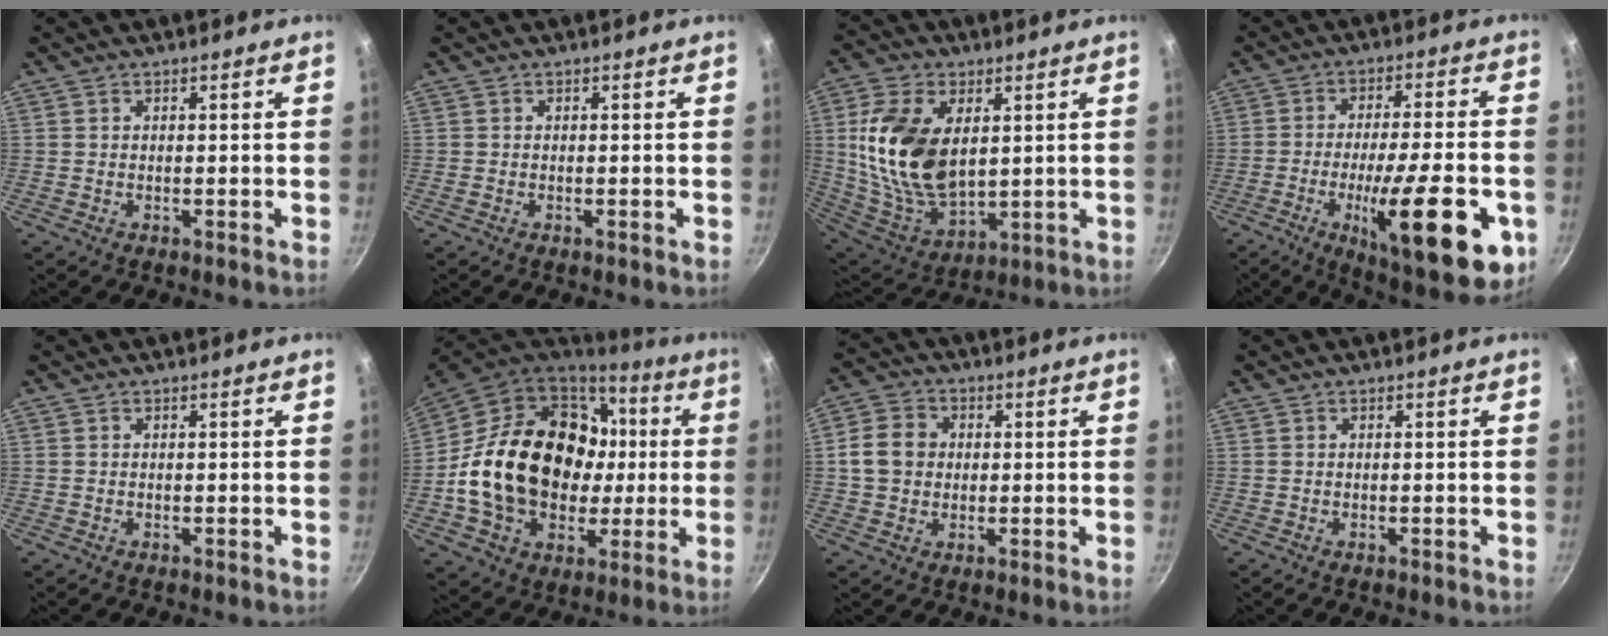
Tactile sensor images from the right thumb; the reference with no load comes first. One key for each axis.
{"total": 0.0}
{"total": 19.0, "fx": 3.6, "fy": 11.6, "fz": 14.7, "tx": -0.268, "ty": -0.023, "tz": 0.083}
{"total": 22.6, "fx": -7.3, "fy": 6.1, "fz": 20.5, "tx": -0.280, "ty": 0.010, "tz": -0.104}
{"total": 0.0}
{"total": 27.9, "fx": 0.9, "fy": 21.0, "fz": 18.2, "tx": -0.297, "ty": 0.036, "tz": 0.037}
{"total": 7.6, "fx": 0.6, "fy": 6.5, "fz": 3.9, "tx": -0.048, "ty": 0.010, "tz": -0.001}
{"total": 0.0}